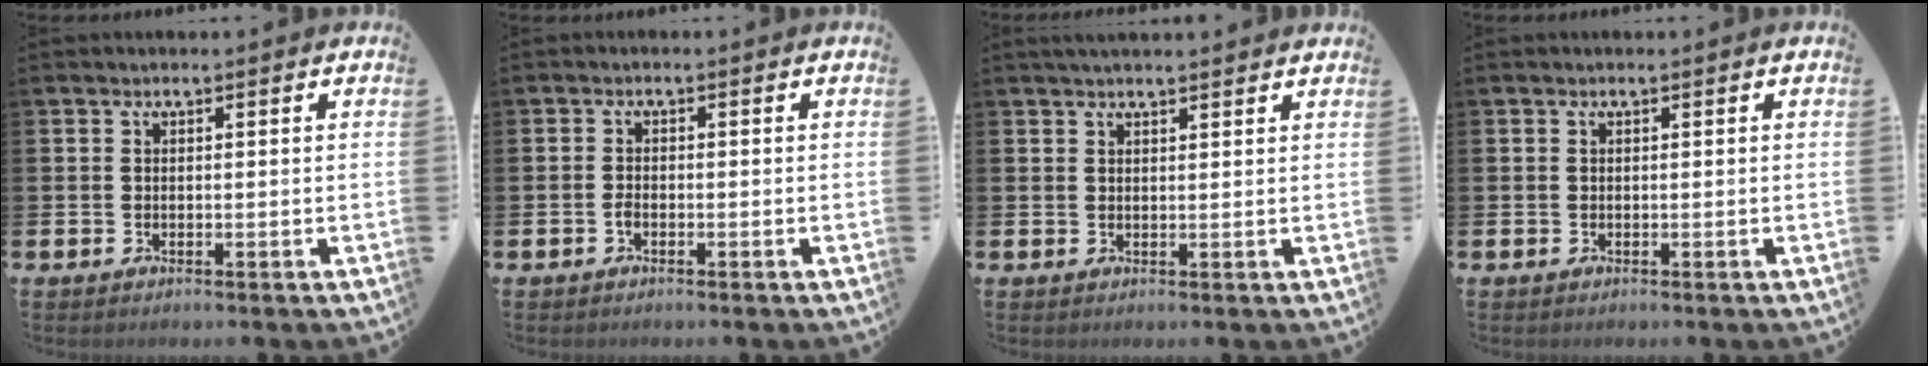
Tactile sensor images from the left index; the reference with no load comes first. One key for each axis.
{"total": 1.2, "fx": -0.6, "fy": 0.6, "fz": 0.8, "tx": -0.011, "ty": -0.001, "tz": -0.014}
{"total": 2.1, "fx": 2.0, "fy": 0.2, "fz": 0.6, "tx": -0.004, "ty": -0.005, "tz": 0.034}
{"total": 0.0}